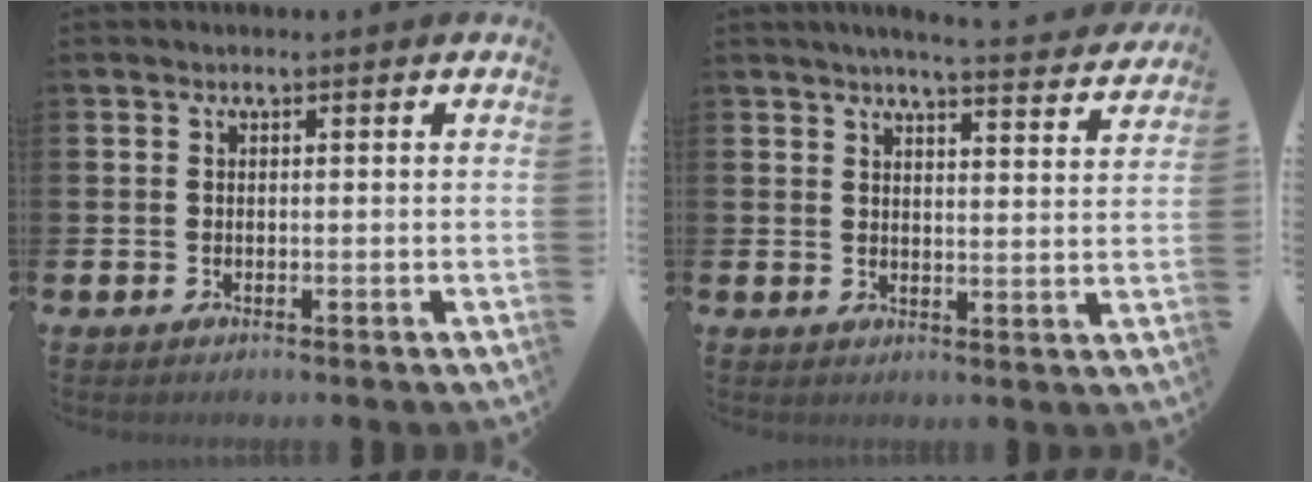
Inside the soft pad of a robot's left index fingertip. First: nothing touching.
{"total": 5.1, "force": [4.9, -0.2, 1.5], "torque": [-0.032, -0.030, 0.083]}